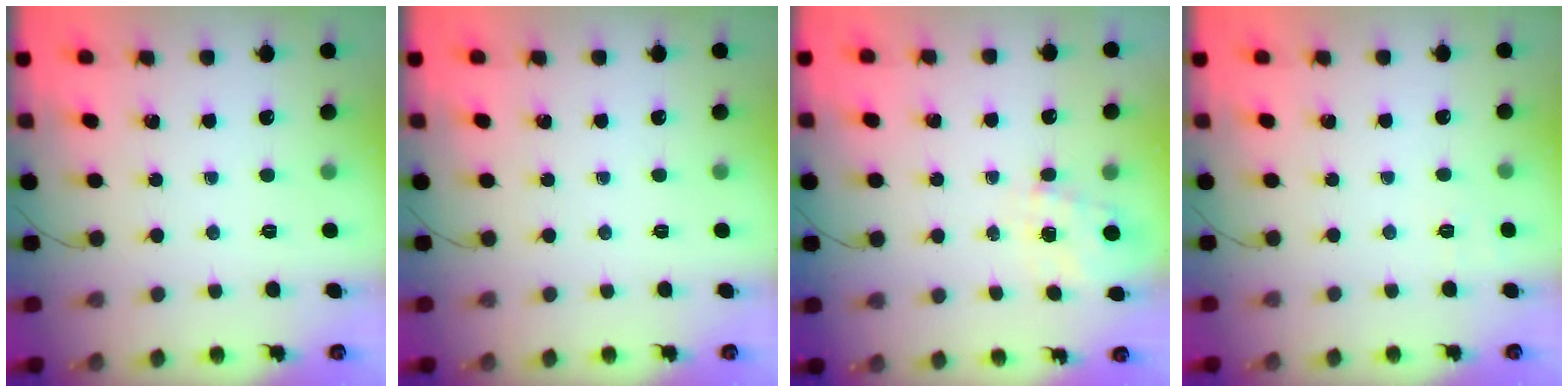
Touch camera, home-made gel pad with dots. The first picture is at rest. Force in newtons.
{"total": 0.0}
{"total": 0.9, "press": 0.4, "slide": 0.8}
{"total": 6.8, "press": 6.5, "slide": 2.0}